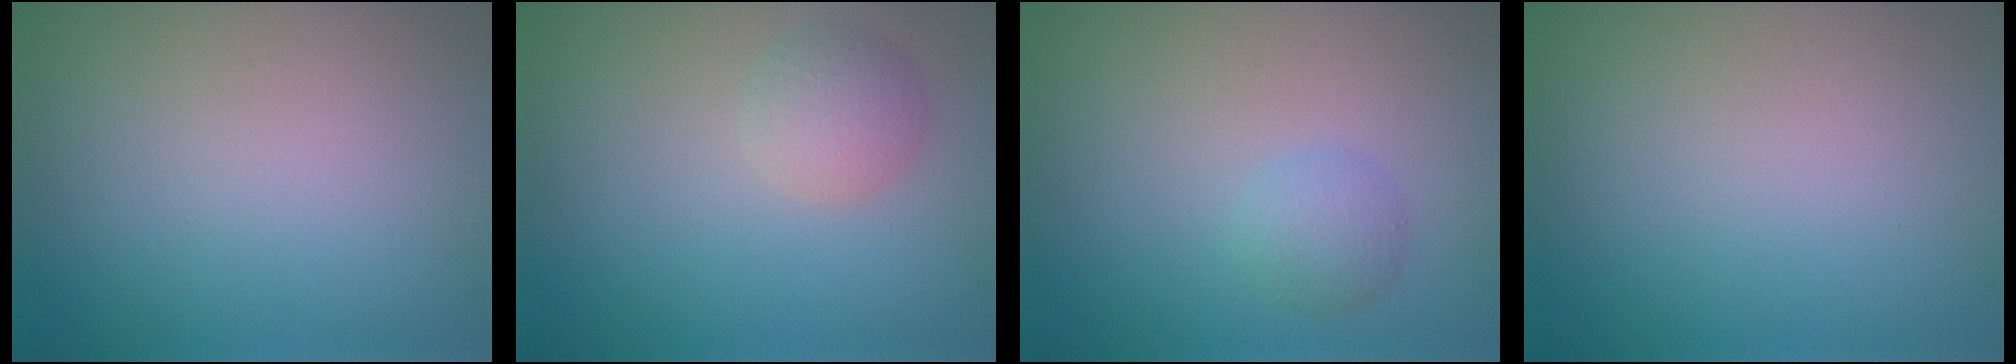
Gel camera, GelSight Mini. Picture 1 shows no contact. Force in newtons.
{"total": 2.1, "press": 2.1, "slide": 0.1}
{"total": 1.7, "press": 1.7, "slide": 0.1}
{"total": 0.0}